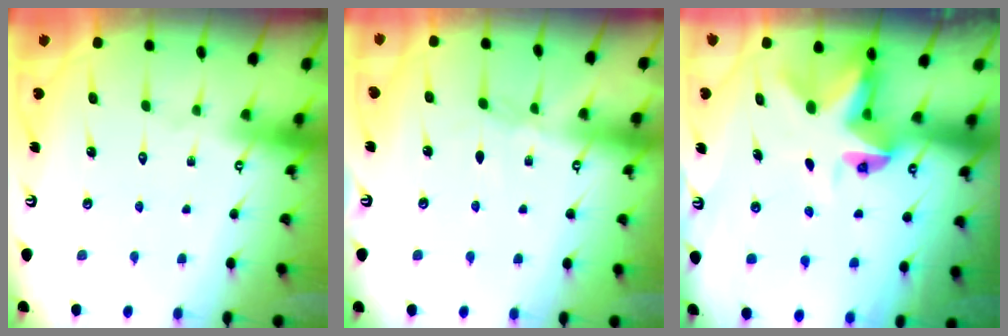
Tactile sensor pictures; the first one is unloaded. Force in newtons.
{"total": 3.5, "press": 3.4, "slide": 0.5}
{"total": 4.8, "press": 4.8, "slide": 0.4}